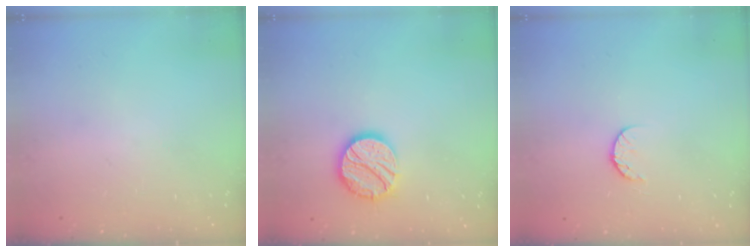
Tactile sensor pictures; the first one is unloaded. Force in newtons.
{"total": 12.3, "press": 12.3, "slide": 0.8}
{"total": 6.6, "press": 6.6, "slide": 0.7}